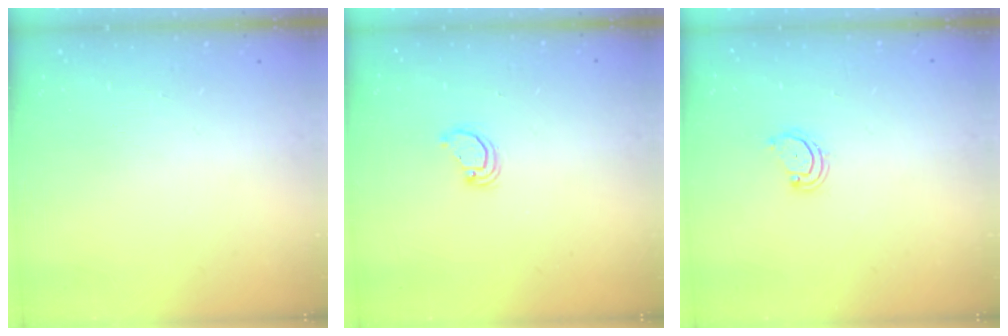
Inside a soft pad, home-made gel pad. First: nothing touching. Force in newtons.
{"total": 3.3, "press": 3.3, "slide": 0.2}
{"total": 3.3, "press": 3.3, "slide": 0.3}